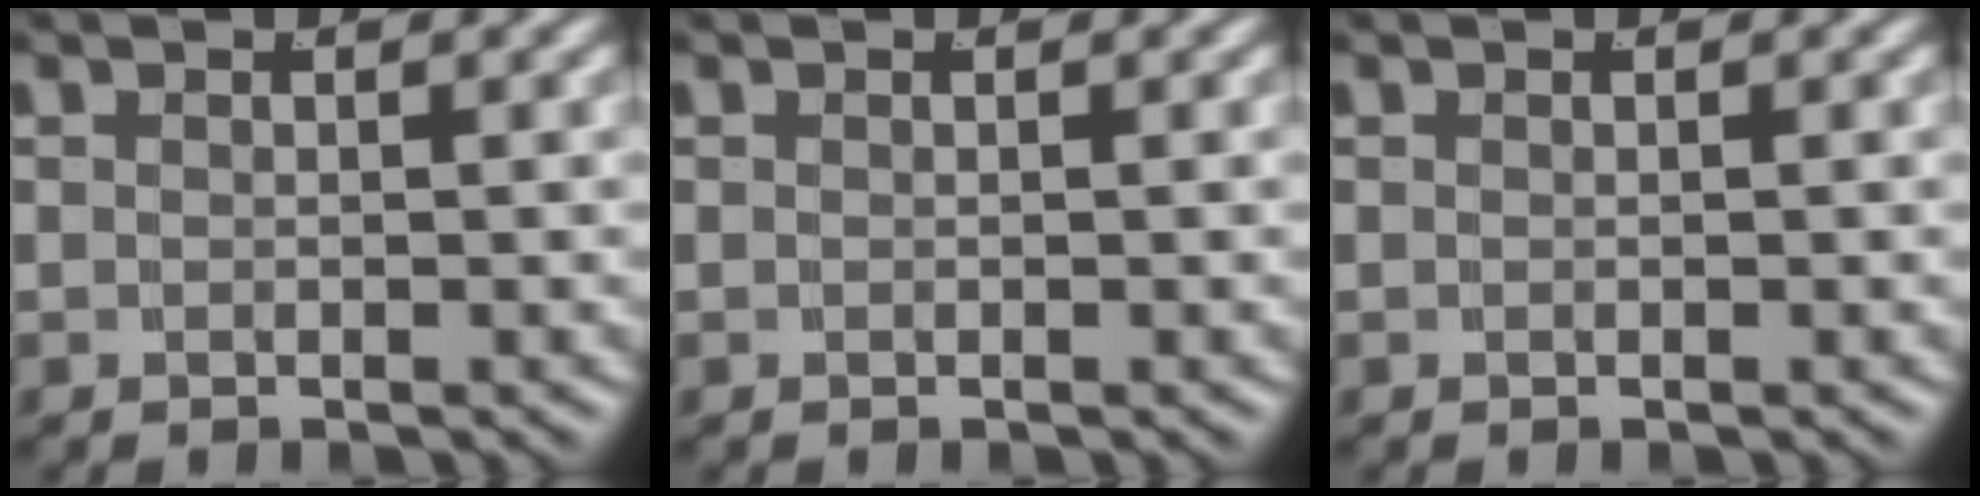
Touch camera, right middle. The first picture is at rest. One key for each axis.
{"total": 0.0}
{"total": 0.0}